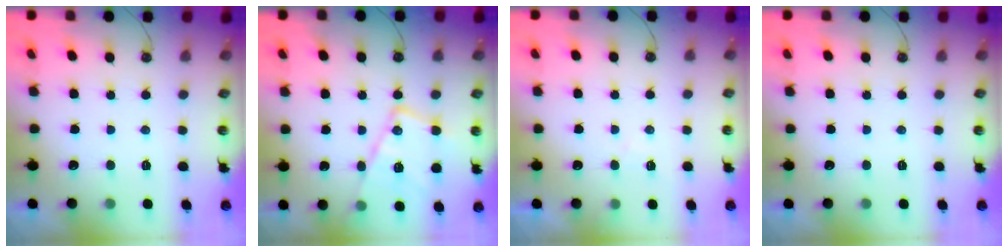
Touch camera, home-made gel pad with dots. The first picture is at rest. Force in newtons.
{"total": 16.9, "press": 16.9, "slide": 1.3}
{"total": 3.7, "press": 3.7, "slide": 0.6}
{"total": 0.0}